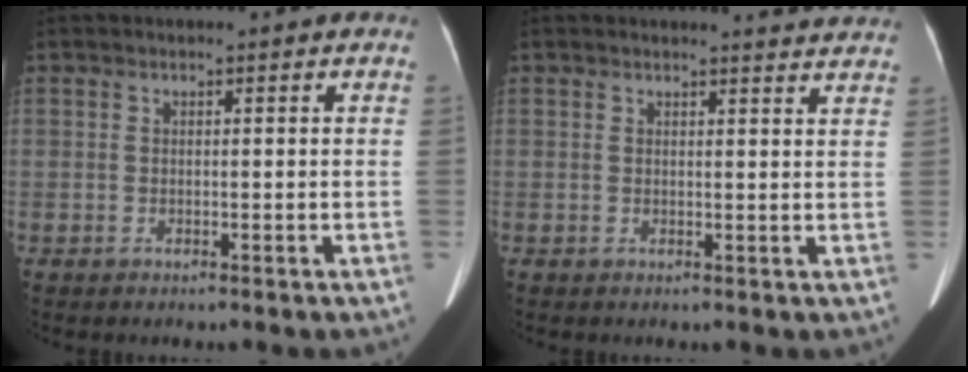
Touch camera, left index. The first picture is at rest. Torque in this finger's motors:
{"motor_torque": [-0.40, -1.25, -0.07, 0.01]}